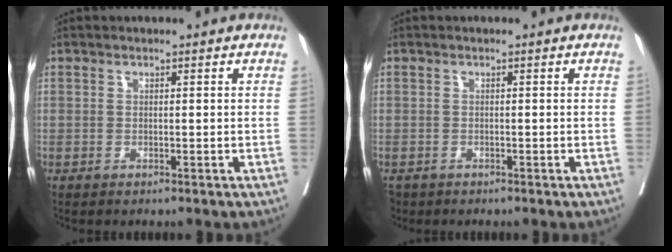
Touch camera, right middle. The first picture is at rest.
{"total": 2.5, "force": [-1.8, 1.6, 0.4], "torque": [-0.011, -0.003, -0.034]}